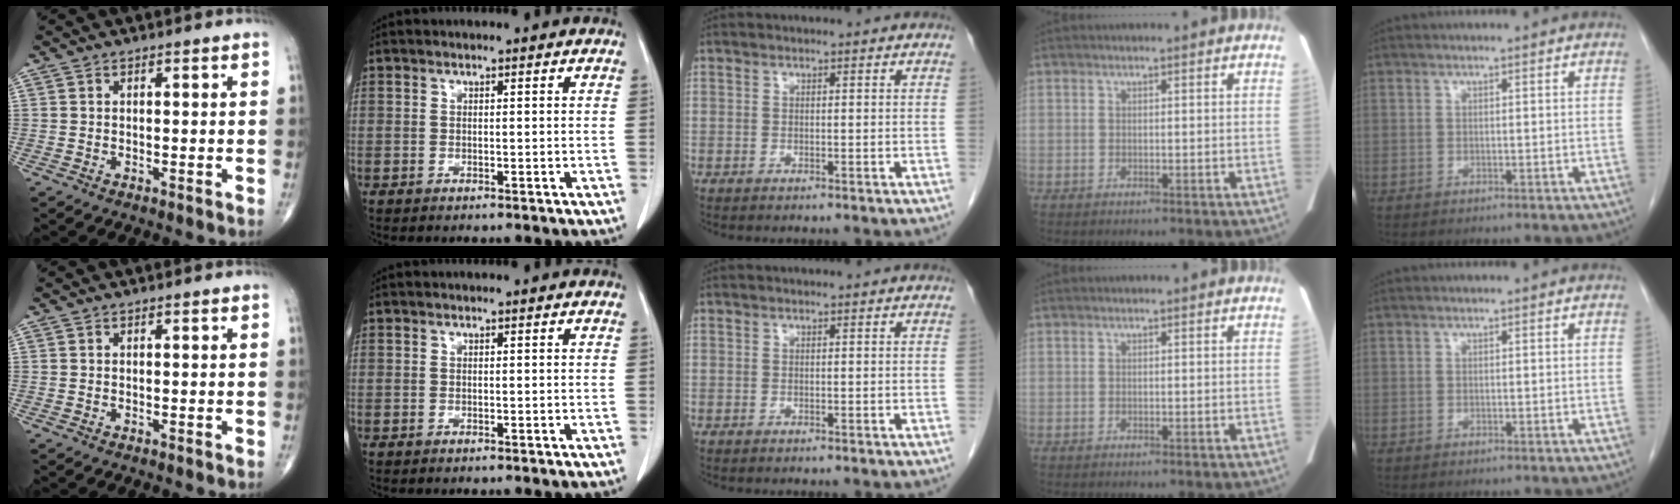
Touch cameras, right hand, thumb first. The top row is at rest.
{}